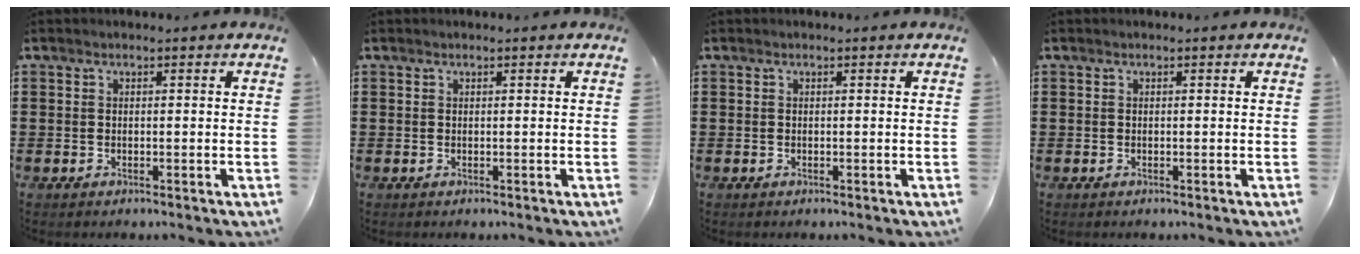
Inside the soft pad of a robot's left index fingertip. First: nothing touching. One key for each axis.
{"total": 0.0}
{"total": 0.0}
{"total": 0.0}